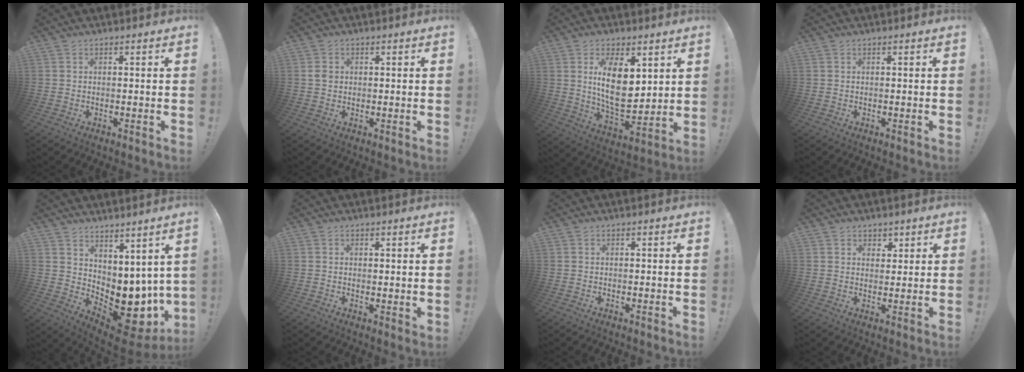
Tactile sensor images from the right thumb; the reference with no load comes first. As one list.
[{"total": 1.8, "force": [0.3, 1.5, 0.9], "torque": [-0.015, 0.004, 0.005]}, {"total": 14.9, "force": [3.9, 7.7, 12.1], "torque": [-0.226, -0.033, 0.067]}, {"total": 0.0}, {"total": 5.4, "force": [-0.3, 4.4, 3.2], "torque": [-0.013, -0.043, 0.005]}, {"total": 1.1, "force": [0.9, 0.3, 0.5], "torque": [0.002, -0.004, 0.016]}, {"total": 0.0}, {"total": 3.7, "force": [2.6, 2.6, 0.4], "torque": [0.013, -0.018, 0.044]}]